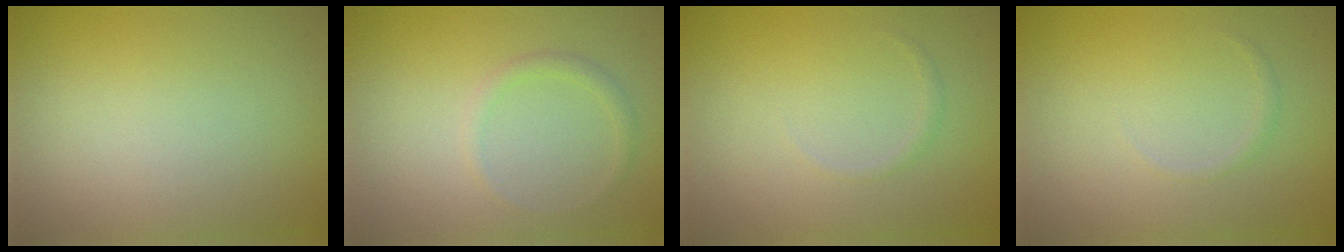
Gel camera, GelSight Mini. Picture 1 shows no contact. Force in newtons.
{"total": 1.0, "press": 1.0, "slide": 0.0}
{"total": 0.5, "press": 0.5, "slide": 0.1}
{"total": 0.5, "press": 0.5, "slide": 0.1}